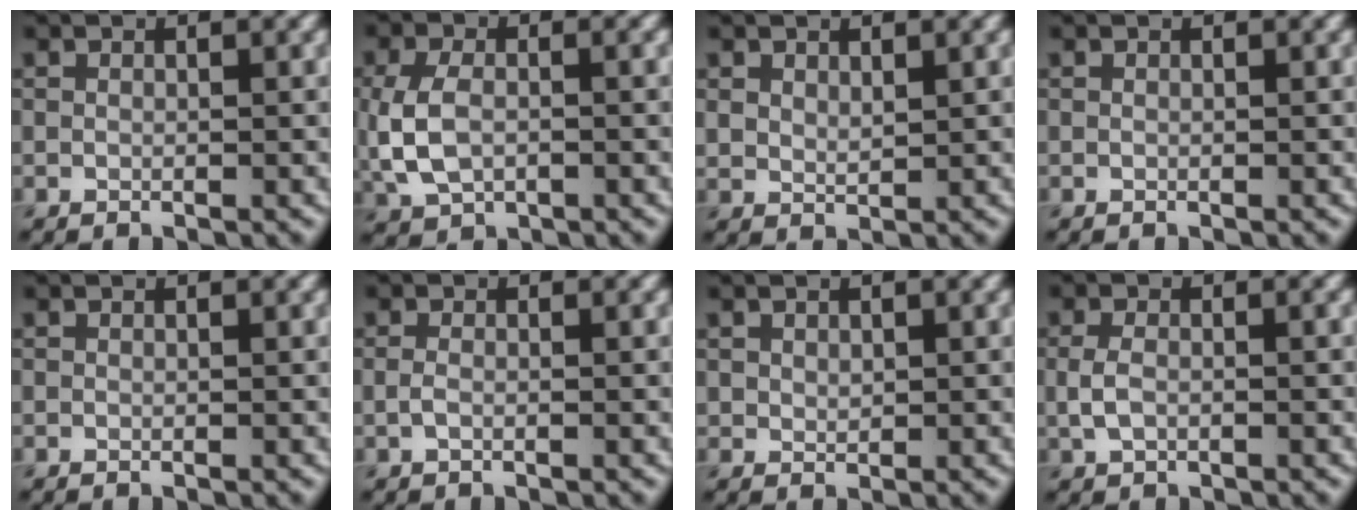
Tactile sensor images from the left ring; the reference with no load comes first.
{"total": 4.8, "force": [-0.5, 3.1, 3.7], "torque": [-0.088, -0.006, -0.010]}
{"total": 1.5, "force": [0.9, 0.9, 0.8], "torque": [-0.017, -0.003, 0.023]}
{"total": 0.0}
{"total": 0.0}
{"total": 1.1, "force": [-0.3, 0.5, 0.9], "torque": [-0.023, 0.000, -0.010]}
{"total": 0.9, "force": [0.4, 0.7, 0.3], "torque": [-0.006, -0.003, 0.011]}
{"total": 2.2, "force": [-0.3, 1.3, 1.8], "torque": [-0.043, -0.002, -0.007]}